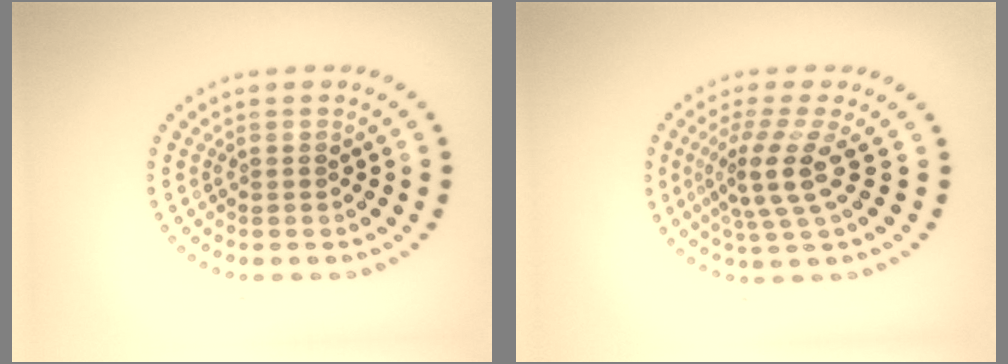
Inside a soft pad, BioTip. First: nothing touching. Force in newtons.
{"total": 4.1, "press": 3.1, "slide": 2.6}